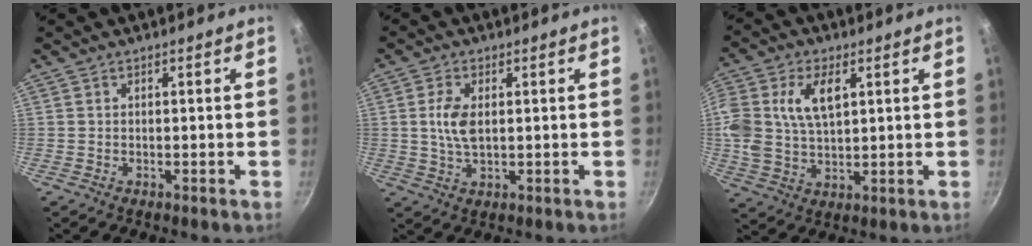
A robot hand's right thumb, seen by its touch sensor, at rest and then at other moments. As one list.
[{"total": 5.7, "force": [0.8, 2.9, 4.8], "torque": [-0.102, -0.003, 0.017]}, {"total": 13.1, "force": [3.6, 7.6, 10.0], "torque": [-0.210, 0.003, 0.073]}]